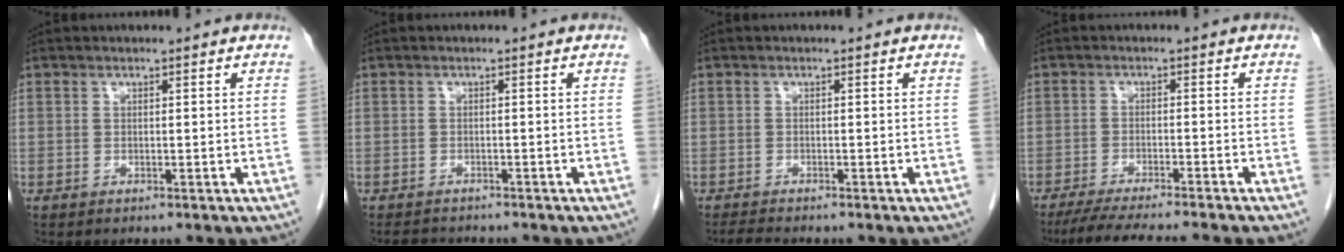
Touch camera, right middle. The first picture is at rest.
{"total": 2.9, "force": [-2.7, 0.8, 0.5], "torque": [-0.008, -0.007, -0.041]}
{"total": 1.5, "force": [-1.4, -0.3, 0.3], "torque": [-0.013, -0.007, -0.027]}
{"total": 10.1, "force": [-8.8, -1.0, 4.9], "torque": [-0.055, -0.023, -0.135]}